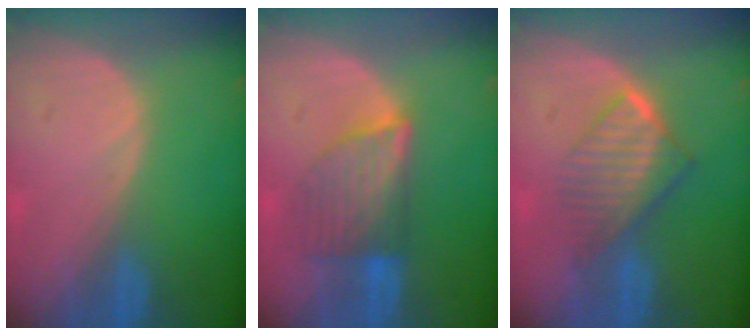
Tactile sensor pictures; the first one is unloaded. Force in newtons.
{"total": 6.5, "press": 6.5, "slide": 0.9}
{"total": 6.7, "press": 6.1, "slide": 2.8}